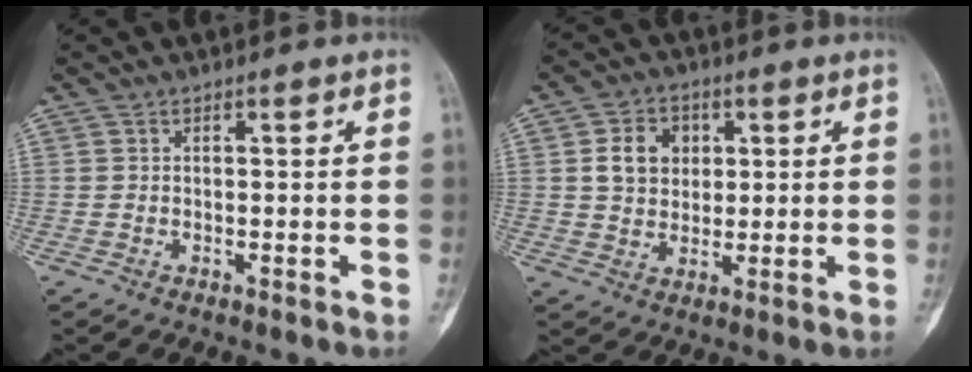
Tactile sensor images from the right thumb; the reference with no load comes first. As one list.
[{"total": 7.7, "force": [1.9, 6.1, 4.2], "torque": [-0.044, -0.002, 0.031]}]